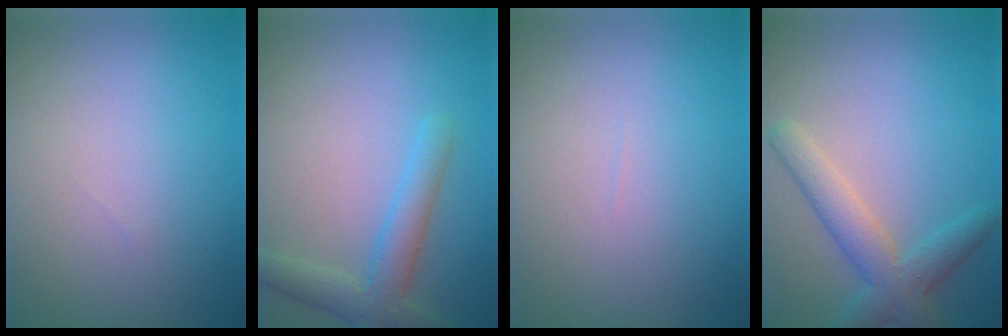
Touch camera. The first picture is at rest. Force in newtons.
{"total": 3.6, "press": 3.6, "slide": 0.2}
{"total": 0.0}
{"total": 4.0, "press": 4.0, "slide": 0.3}